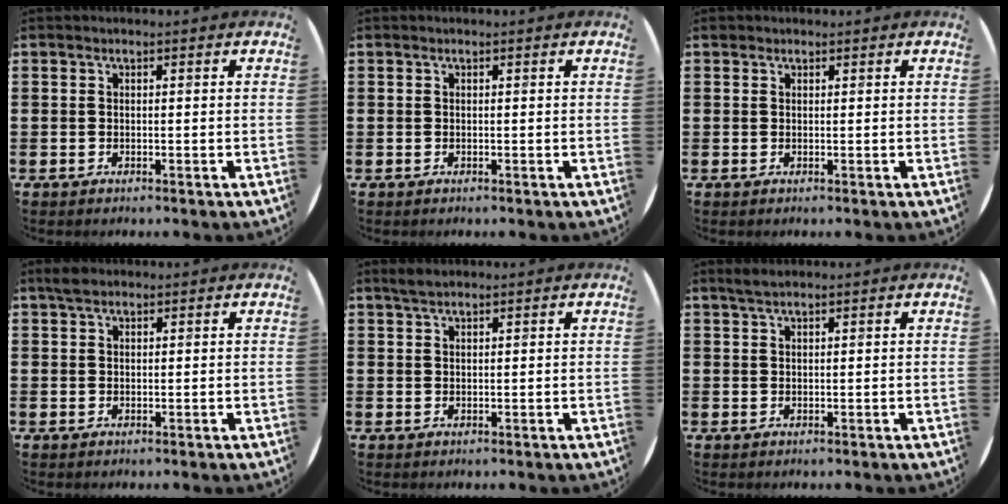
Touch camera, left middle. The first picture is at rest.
{"total": 0.0}
{"total": 0.5, "force": [0.5, 0.2, -0.1], "torque": [0.003, 0.004, 0.008]}
{"total": 1.6, "force": [1.2, 0.7, 0.7], "torque": [-0.007, 0.003, 0.021]}
{"total": 1.6, "force": [1.4, 0.4, 0.7], "torque": [-0.015, 0.004, 0.025]}
{"total": 1.4, "force": [1.2, 0.2, 0.7], "torque": [-0.014, 0.003, 0.022]}